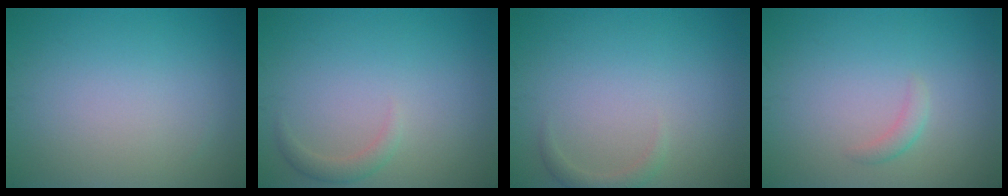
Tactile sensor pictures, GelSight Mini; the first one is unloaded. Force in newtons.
{"total": 1.3, "press": 1.3, "slide": 0.1}
{"total": 1.2, "press": 1.2, "slide": 0.2}
{"total": 1.1, "press": 1.1, "slide": 0.1}